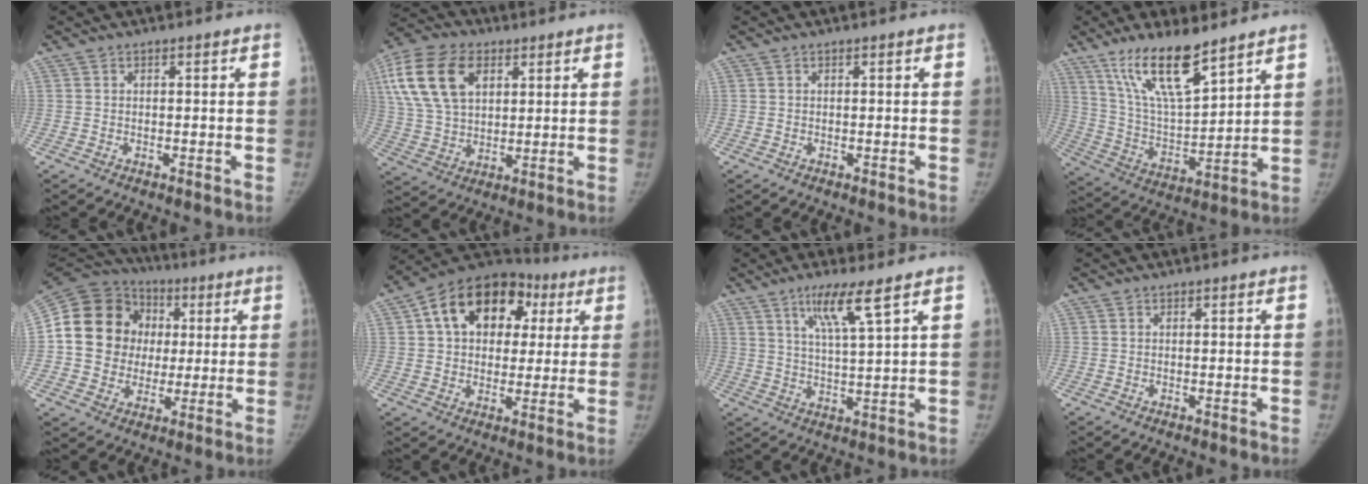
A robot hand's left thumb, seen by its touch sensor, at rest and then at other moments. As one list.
[{"total": 17.5, "force": [6.5, 11.0, 11.9], "torque": [-0.230, -0.002, 0.120]}, {"total": 0.0}, {"total": 15.9, "force": [11.0, 4.4, 10.7], "torque": [-0.173, -0.064, 0.215]}, {"total": 18.4, "force": [2.0, 16.3, 8.4], "torque": [-0.131, 0.030, 0.040]}, {"total": 18.6, "force": [5.5, 13.4, 11.6], "torque": [-0.146, 0.022, 0.078]}, {"total": 7.9, "force": [4.7, 0.2, 6.3], "torque": [-0.124, -0.030, 0.092]}, {"total": 0.0}]